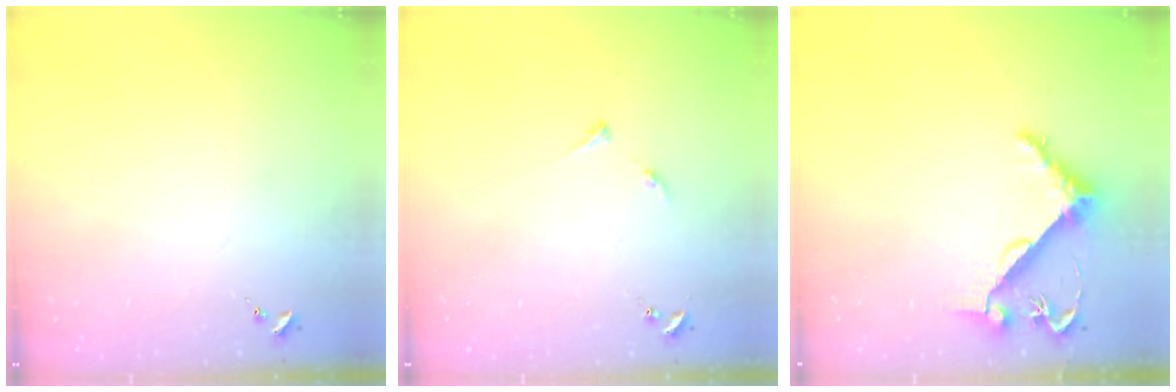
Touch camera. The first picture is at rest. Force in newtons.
{"total": 4.0, "press": 3.9, "slide": 0.5}
{"total": 6.3, "press": 6.3, "slide": 0.6}